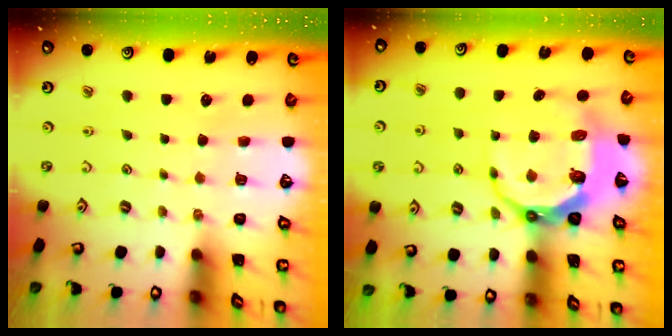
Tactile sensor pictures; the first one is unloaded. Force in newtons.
{"total": 11.1, "press": 10.3, "slide": 4.2}